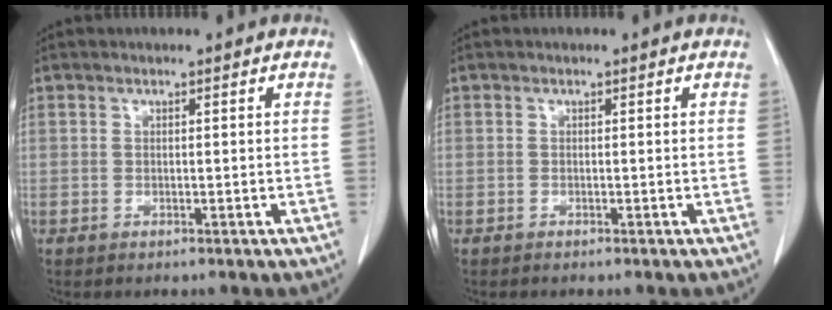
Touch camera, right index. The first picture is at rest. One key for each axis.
{"total": 0.0}